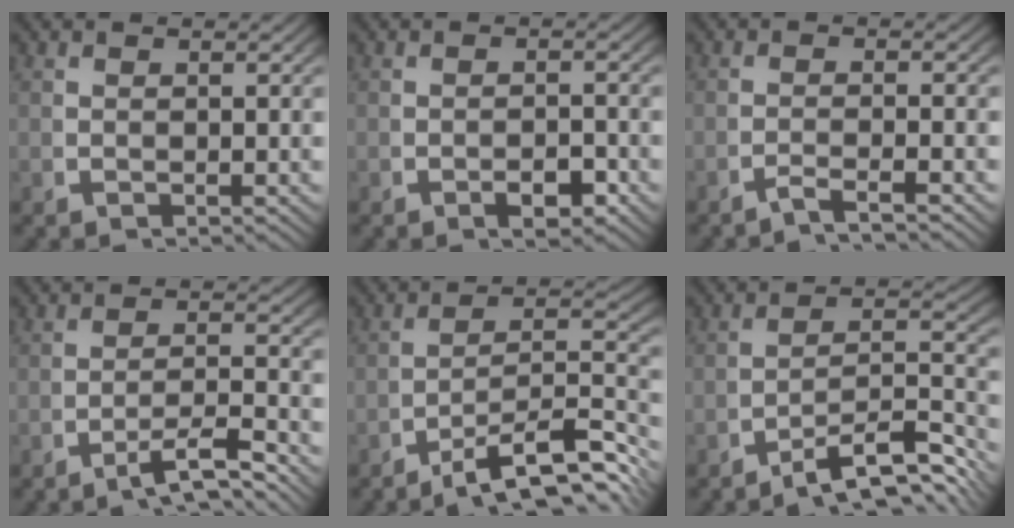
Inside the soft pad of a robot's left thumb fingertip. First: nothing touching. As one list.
[{"total": 2.2, "force": [-1.1, 1.1, 1.6], "torque": [-0.020, -0.005, -0.019]}, {"total": 2.2, "force": [-1.9, -0.2, 1.1], "torque": [-0.021, -0.001, -0.037]}, {"total": 3.9, "force": [-2.4, 1.0, 2.9], "torque": [-0.050, -0.008, -0.039]}, {"total": 9.5, "force": [-5.1, 4.6, 6.6], "torque": [-0.109, -0.034, -0.062]}, {"total": 7.8, "force": [-4.3, 3.5, 5.5], "torque": [-0.091, -0.030, -0.053]}]